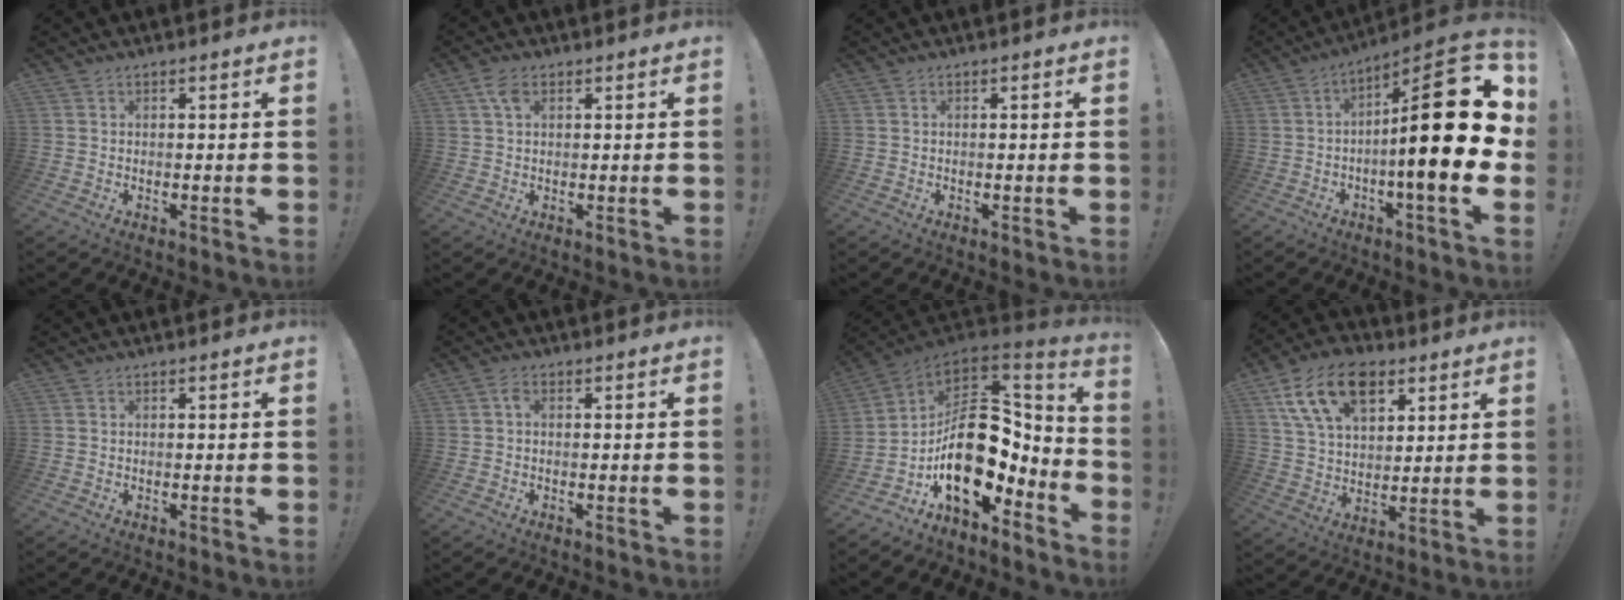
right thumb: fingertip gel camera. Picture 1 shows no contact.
{"total": 4.3, "force": [2.0, 2.4, 2.9], "torque": [-0.054, 0.001, 0.038]}
{"total": 0.6, "force": [-0.1, -0.3, 0.5], "torque": [-0.002, -0.005, -0.003]}
{"total": 25.3, "force": [0.5, 5.8, 24.6], "torque": [-0.370, -0.005, 0.002]}
{"total": 0.0}
{"total": 1.5, "force": [0.2, 1.0, 1.1], "torque": [-0.020, 0.003, 0.001]}
{"total": 24.3, "force": [-2.2, 15.1, 19.0], "torque": [-0.313, 0.006, -0.015]}
{"total": 17.4, "force": [8.7, 10.6, 10.8], "torque": [-0.180, -0.030, 0.162]}